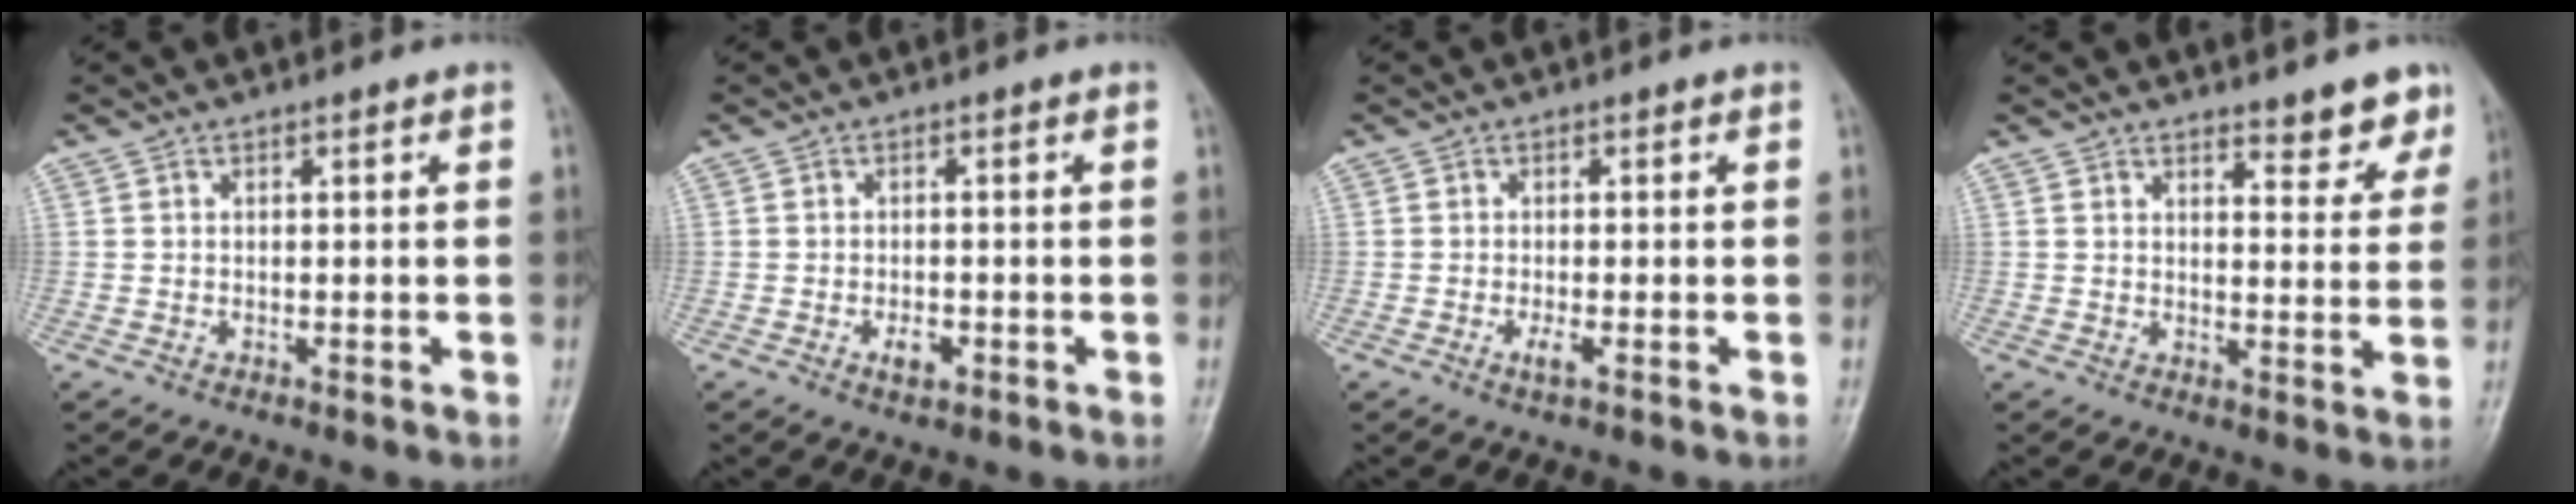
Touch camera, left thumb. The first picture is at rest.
{"total": 2.6, "force": [-1.1, 1.5, 1.9], "torque": [-0.029, 0.003, -0.016]}
{"total": 1.9, "force": [-0.8, 0.4, 1.6], "torque": [-0.035, -0.005, -0.017]}
{"total": 5.8, "force": [5.0, 2.1, 2.1], "torque": [0.002, -0.035, 0.056]}